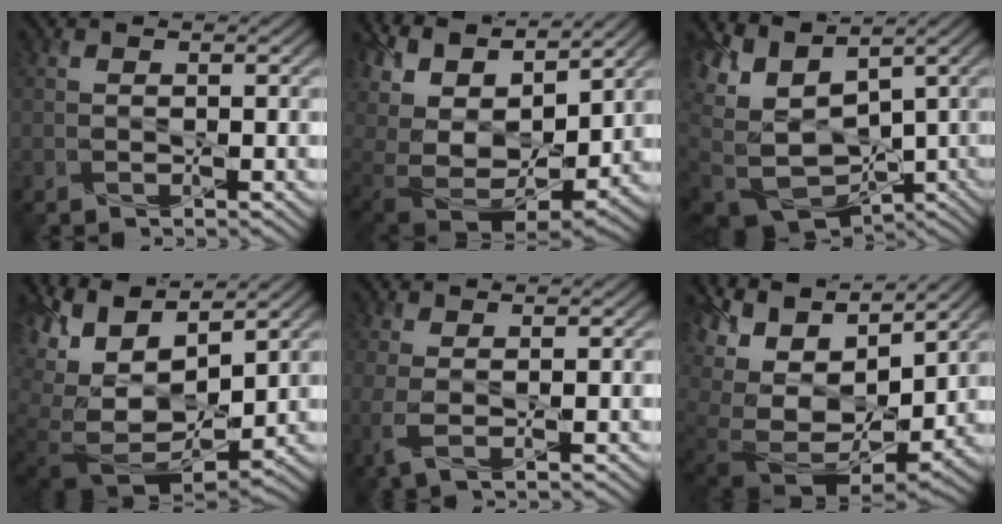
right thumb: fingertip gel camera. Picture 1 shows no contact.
{"total": 13.7, "force": [4.2, 7.9, 10.4], "torque": [-0.225, 0.022, 0.121]}
{"total": 11.6, "force": [1.3, 7.4, 8.8], "torque": [-0.206, -0.012, 0.076]}
{"total": 15.3, "force": [3.3, 9.9, 11.3], "torque": [-0.234, -0.001, 0.095]}
{"total": 2.6, "force": [0.4, 0.7, 2.5], "torque": [-0.063, -0.001, 0.004]}
{"total": 14.1, "force": [3.0, 9.4, 10.1], "torque": [-0.223, -0.002, 0.098]}